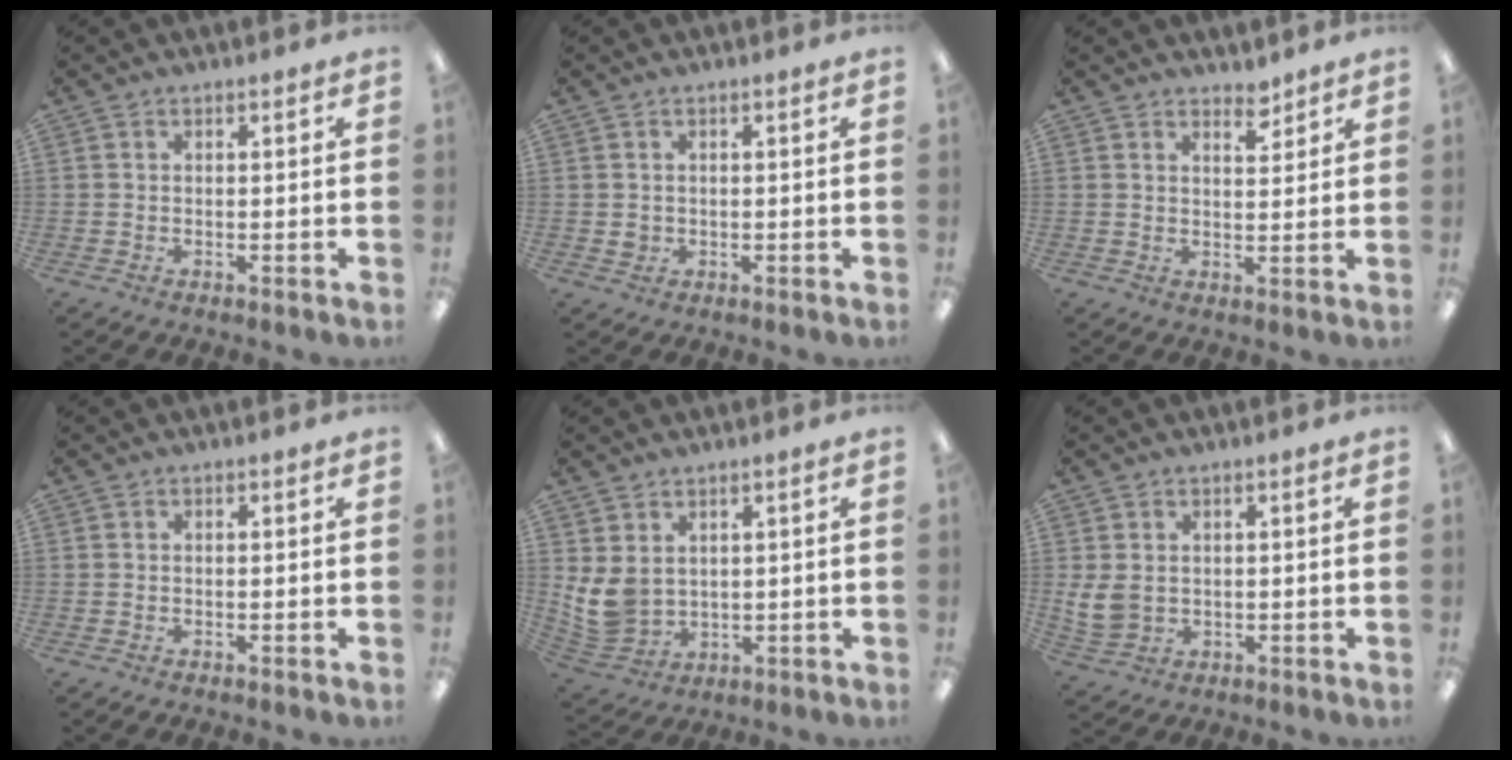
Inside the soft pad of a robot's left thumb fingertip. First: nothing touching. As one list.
[{"total": 1.5, "force": [0.4, 1.4, 0.3], "torque": [-0.007, 0.004, 0.007]}, {"total": 3.8, "force": [3.4, 1.5, 0.9], "torque": [0.003, -0.023, 0.058]}, {"total": 0.0}, {"total": 8.3, "force": [2.2, 6.6, 4.5], "torque": [-0.121, -0.009, 0.046]}, {"total": 5.2, "force": [1.5, 4.2, 2.6], "torque": [-0.057, -0.003, 0.030]}]